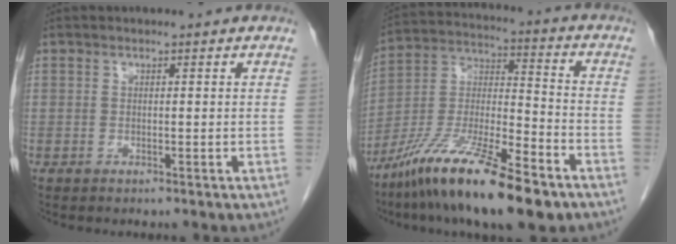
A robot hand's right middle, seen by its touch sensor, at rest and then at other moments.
{"total": 19.9, "force": [-13.2, 3.0, 14.6], "torque": [-0.278, -0.031, -0.235]}